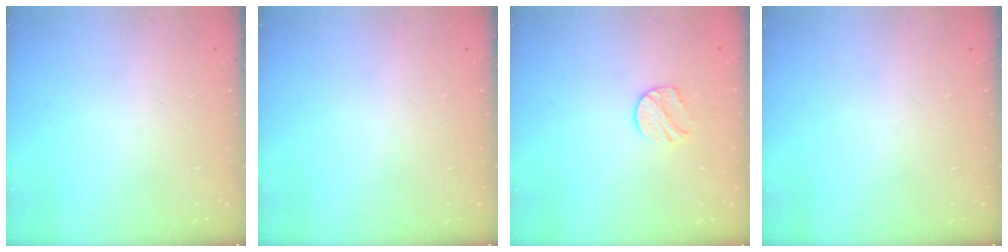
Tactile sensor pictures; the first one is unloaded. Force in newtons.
{"total": 0.0}
{"total": 7.8, "press": 7.8, "slide": 0.5}
{"total": 0.0}